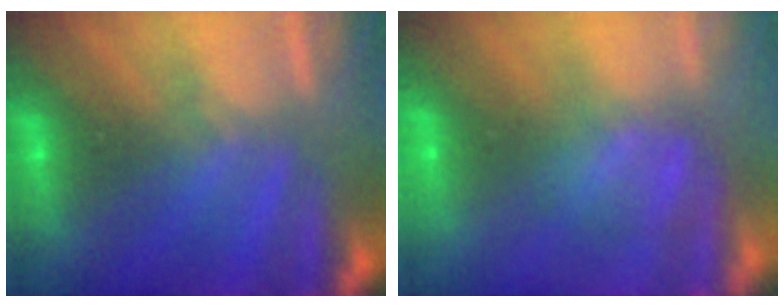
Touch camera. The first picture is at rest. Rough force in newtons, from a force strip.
{"total": 5.5}